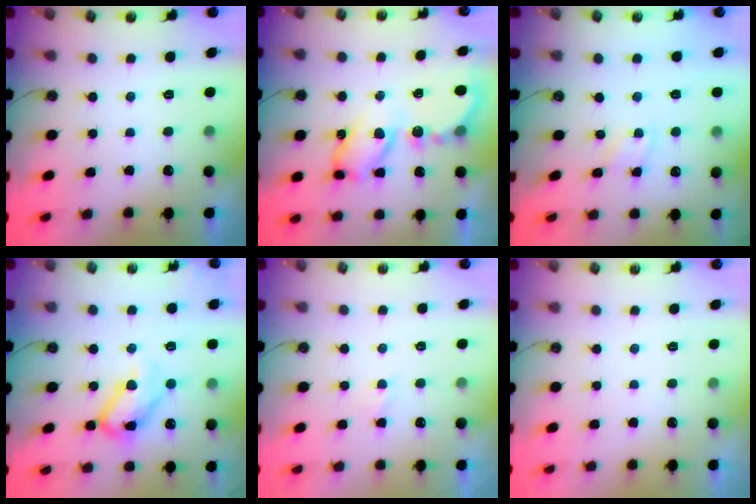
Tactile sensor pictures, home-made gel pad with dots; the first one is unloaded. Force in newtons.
{"total": 11.0, "press": 11.0, "slide": 0.9}
{"total": 2.9, "press": 2.9, "slide": 0.5}
{"total": 14.8, "press": 14.7, "slide": 1.6}
{"total": 1.6, "press": 1.6, "slide": 0.2}
{"total": 0.0}